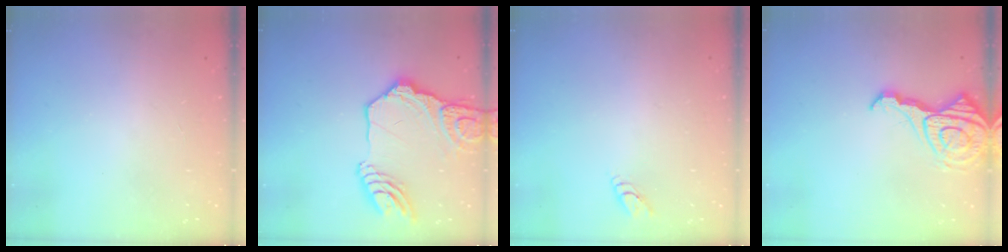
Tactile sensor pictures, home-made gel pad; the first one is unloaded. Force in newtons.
{"total": 20.0, "press": 19.8, "slide": 2.6}
{"total": 2.7, "press": 2.7, "slide": 0.3}
{"total": 12.8, "press": 12.8, "slide": 1.0}